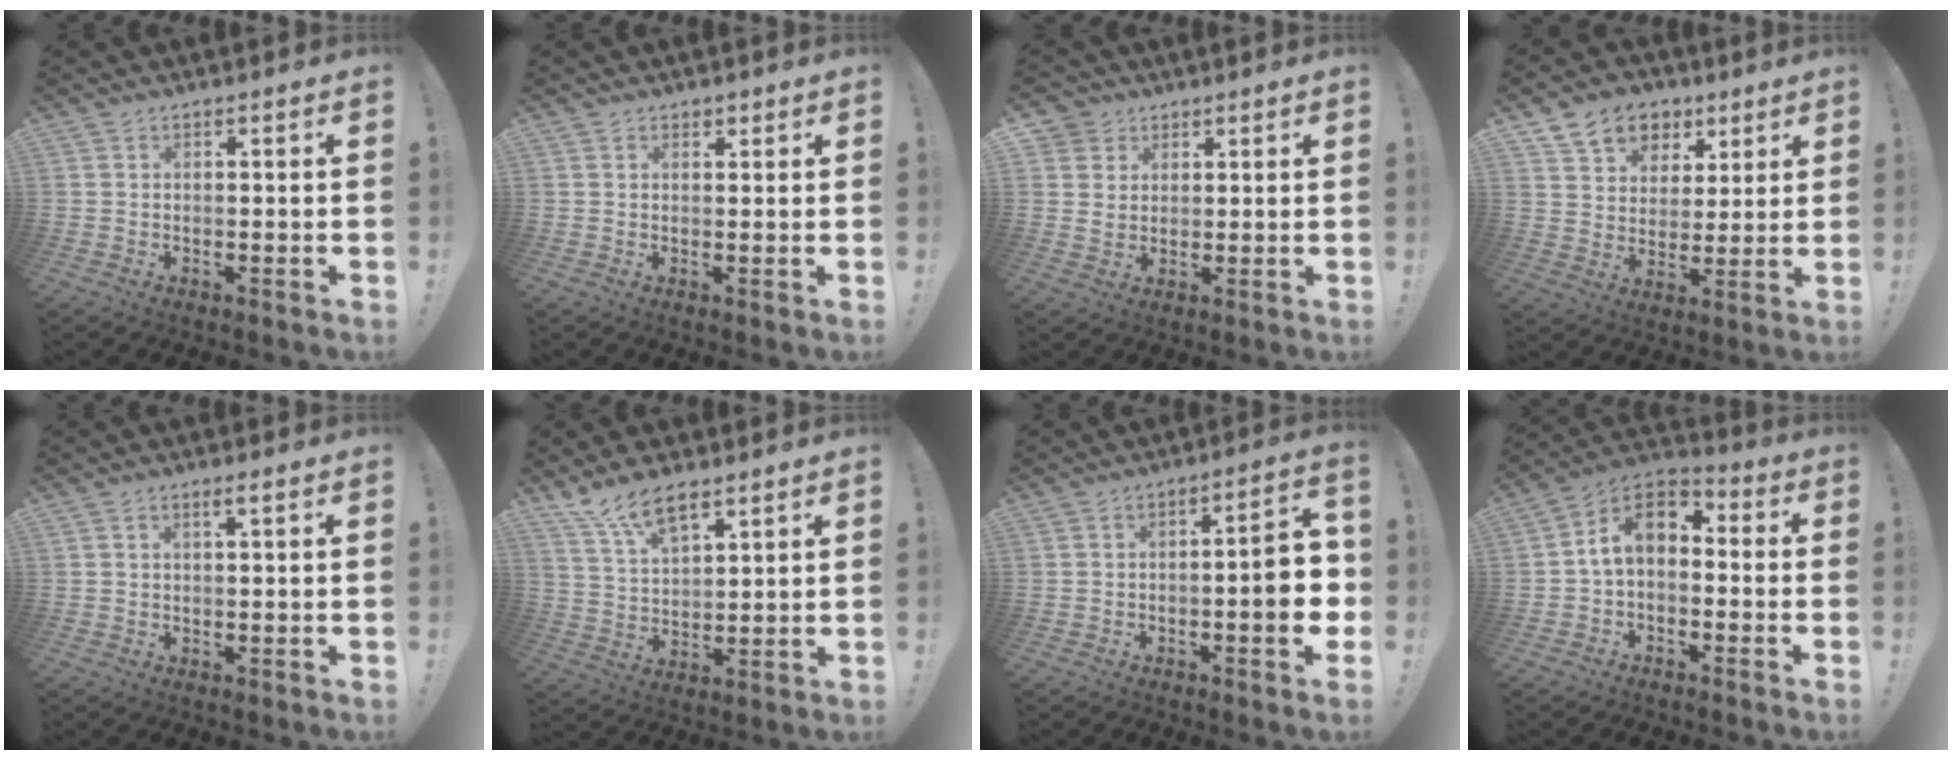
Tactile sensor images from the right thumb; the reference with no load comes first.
{"total": 1.2, "force": [0.8, 0.8, 0.3], "torque": [0.004, -0.005, 0.014]}
{"total": 5.2, "force": [2.6, 4.5, 0.5], "torque": [-0.005, -0.016, 0.049]}
{"total": 10.7, "force": [5.9, 8.4, 3.2], "torque": [-0.047, -0.038, 0.118]}
{"total": 1.9, "force": [0.8, 0.3, 1.7], "torque": [-0.030, 0.000, 0.011]}
{"total": 9.8, "force": [7.2, 3.8, 5.5], "torque": [-0.108, -0.033, 0.135]}
{"total": 10.6, "force": [-2.2, 2.8, 10.0], "torque": [-0.125, 0.007, -0.038]}
{"total": 9.8, "force": [0.8, 6.2, 7.5], "torque": [-0.125, 0.015, 0.021]}